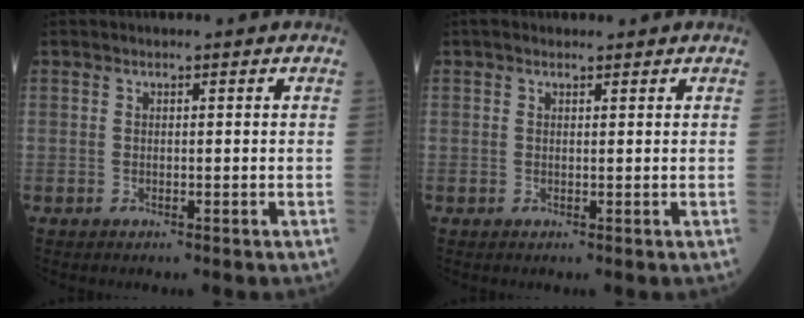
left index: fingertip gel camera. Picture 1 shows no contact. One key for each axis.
{"total": 1.2, "fx": 1.0, "fy": 0.5, "fz": 0.4, "tx": -0.012, "ty": 0.015, "tz": 0.015}